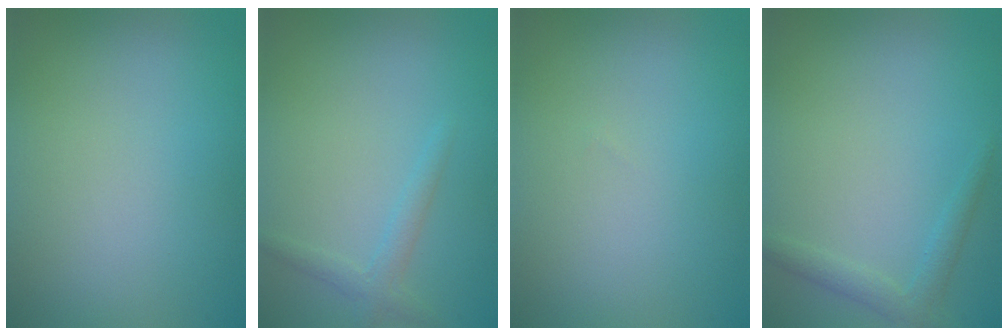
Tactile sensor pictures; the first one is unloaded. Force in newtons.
{"total": 1.5, "press": 1.5, "slide": 0.1}
{"total": 0.0}
{"total": 1.8, "press": 1.7, "slide": 0.1}